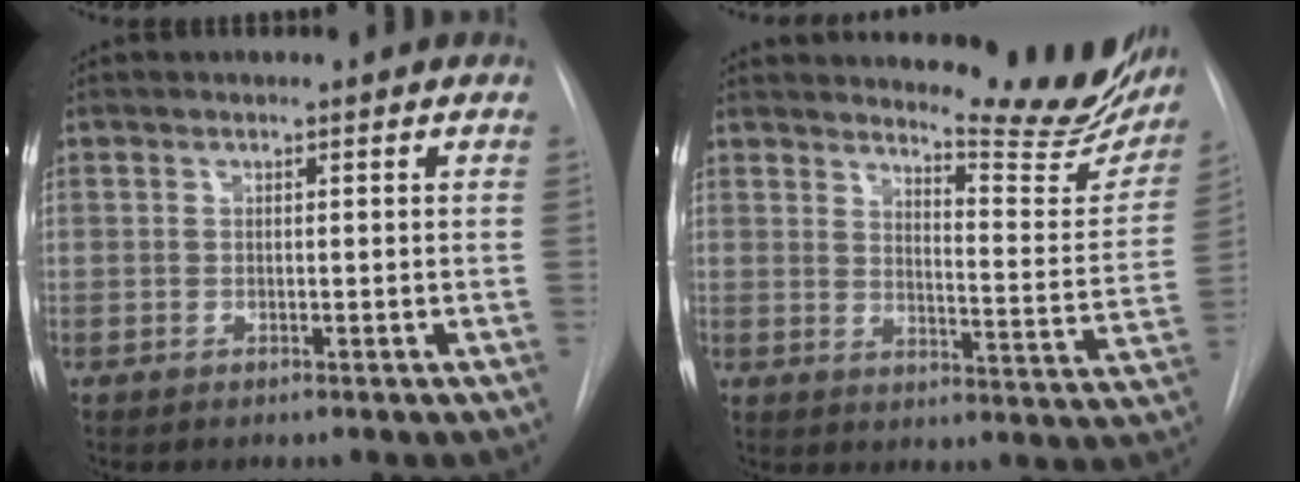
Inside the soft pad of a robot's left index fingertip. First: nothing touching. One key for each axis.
{"total": 15.5, "fx": 14.5, "fy": 2.0, "fz": 4.9, "tx": -0.055, "ty": -0.083, "tz": 0.165}